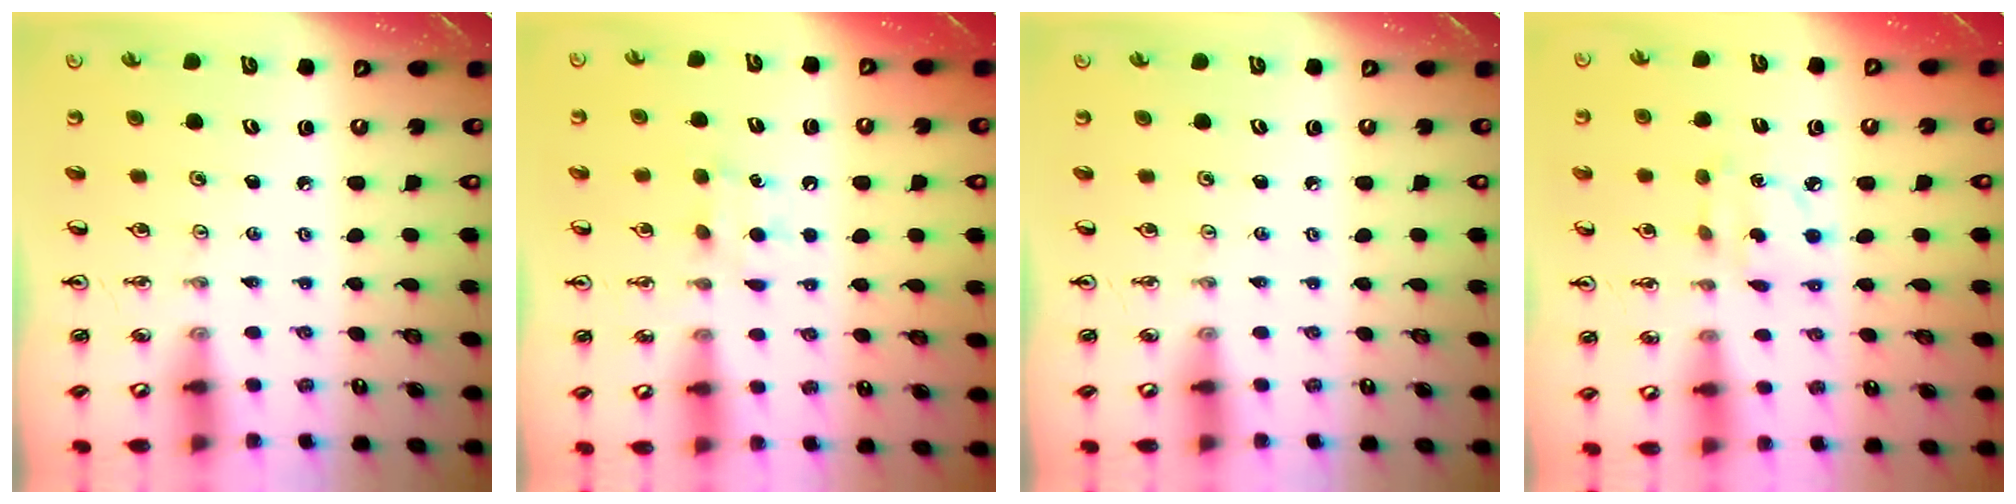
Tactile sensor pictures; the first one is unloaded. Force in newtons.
{"total": 6.2, "press": 6.1, "slide": 0.7}
{"total": 0.0}
{"total": 4.8, "press": 4.8, "slide": 0.1}